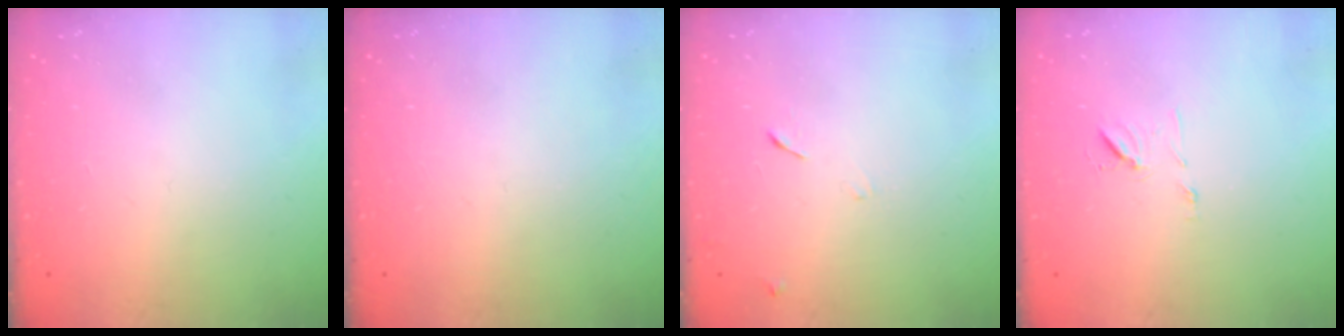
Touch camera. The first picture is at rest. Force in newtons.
{"total": 0.0}
{"total": 6.2, "press": 6.2, "slide": 0.6}
{"total": 7.2, "press": 7.2, "slide": 0.8}